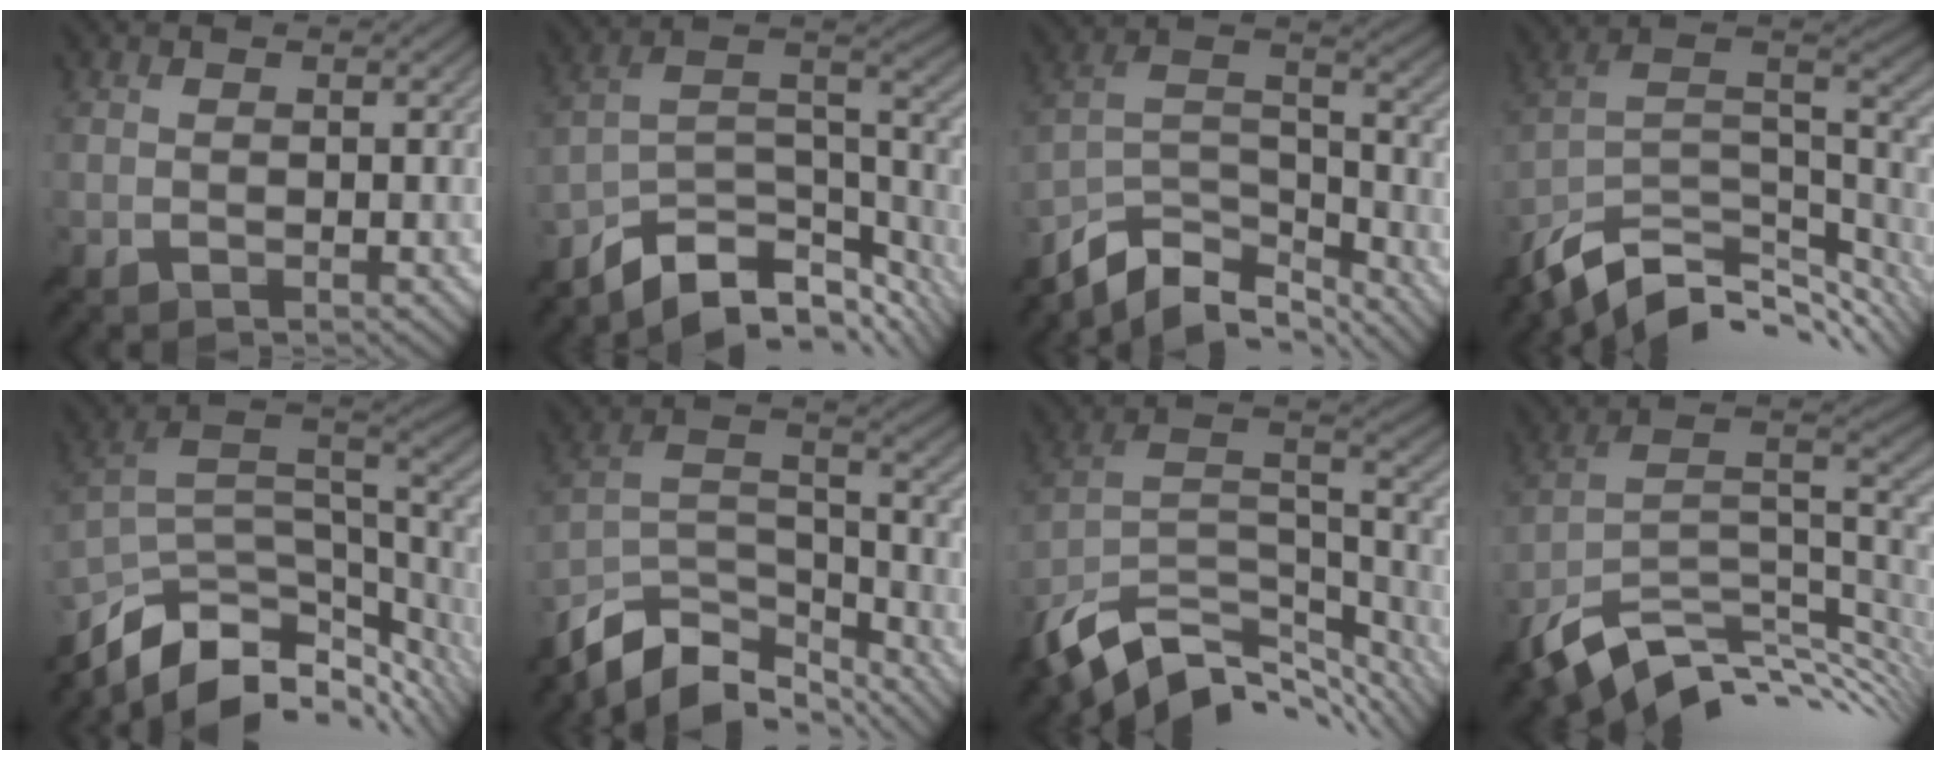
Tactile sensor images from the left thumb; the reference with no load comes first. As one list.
[{"total": 12.0, "force": [-9.2, 4.7, 6.1], "torque": [-0.116, -0.001, -0.155]}, {"total": 11.5, "force": [-8.8, 4.9, 5.7], "torque": [-0.125, -0.002, -0.164]}, {"total": 13.1, "force": [-8.4, 5.9, 8.2], "torque": [-0.200, -0.009, -0.143]}, {"total": 13.2, "force": [-7.0, 5.9, 9.4], "torque": [-0.227, -0.025, -0.107]}, {"total": 12.6, "force": [-9.9, 5.1, 5.9], "torque": [-0.132, 0.005, -0.186]}, {"total": 13.7, "force": [-9.4, 6.4, 7.7], "torque": [-0.194, -0.011, -0.156]}, {"total": 12.9, "force": [-7.0, 5.9, 9.1], "torque": [-0.201, -0.012, -0.122]}]